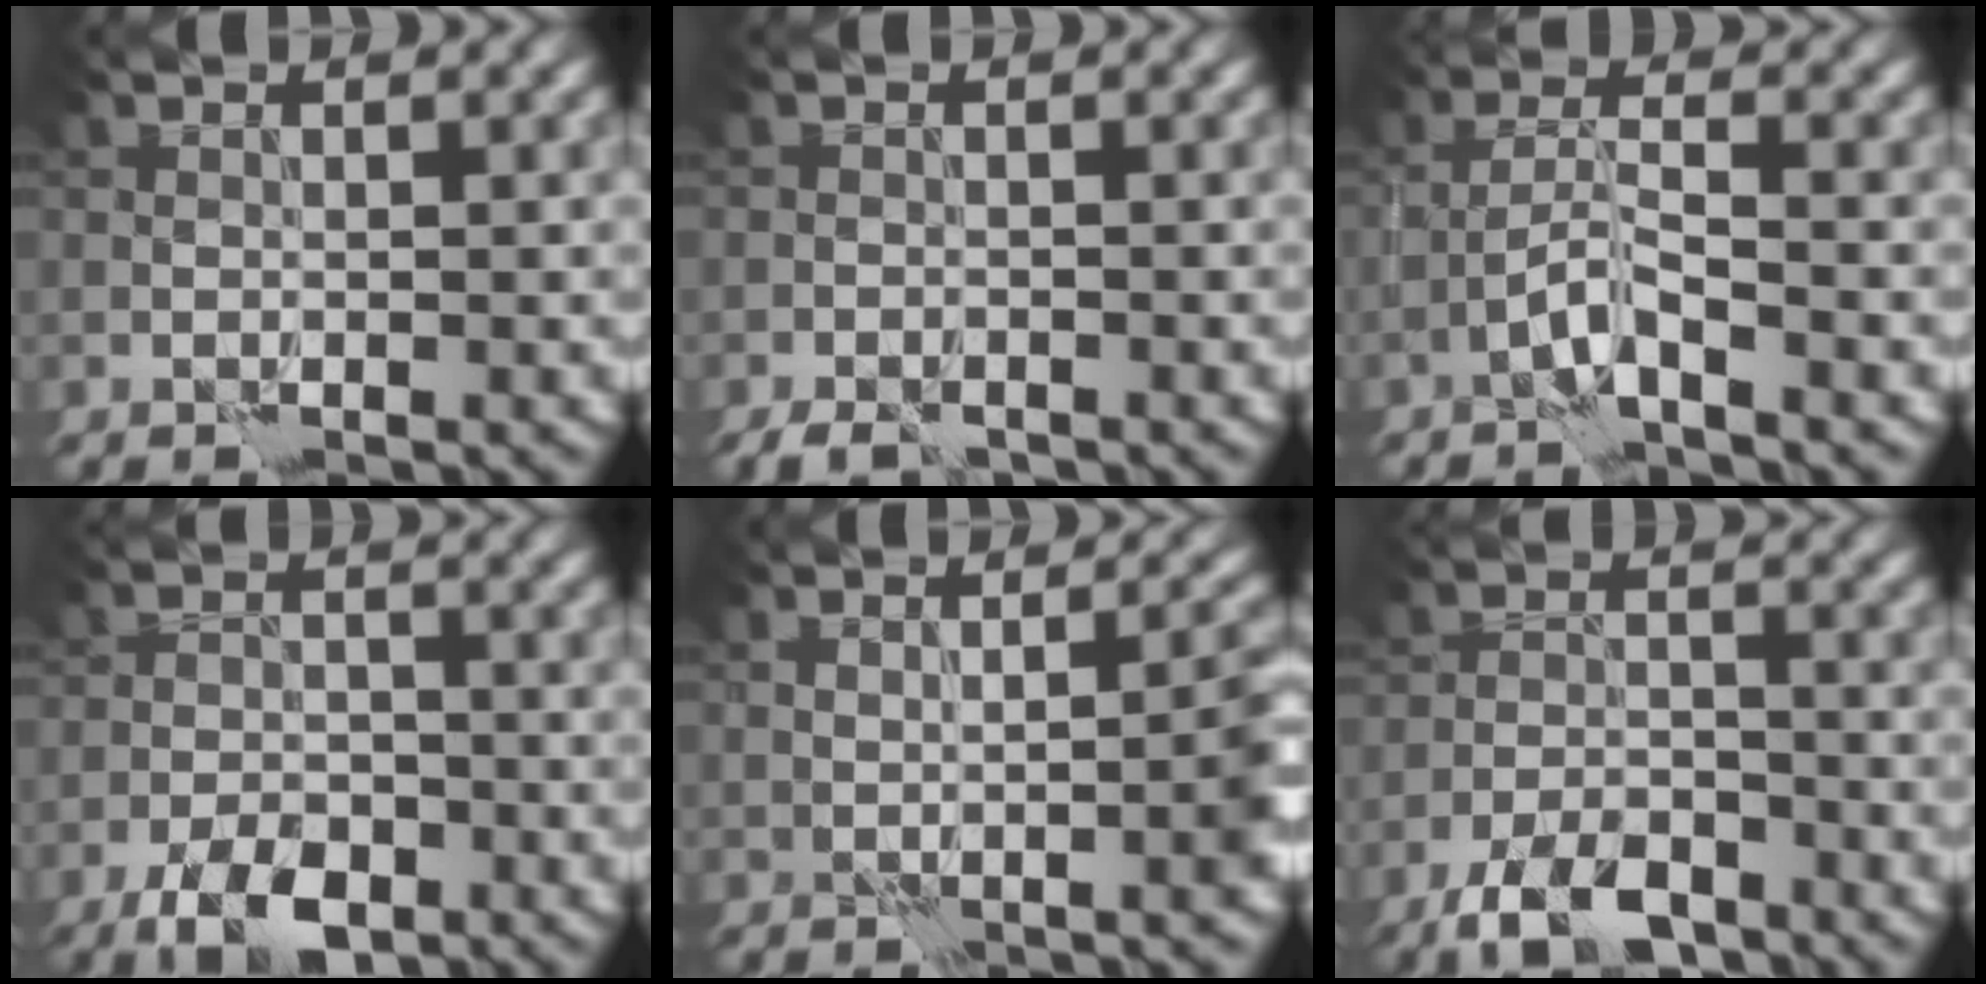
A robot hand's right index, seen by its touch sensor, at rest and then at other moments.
{"total": 2.3, "force": [-2.0, 0.8, 0.8], "torque": [-0.014, -0.009, -0.036]}
{"total": 2.6, "force": [-1.5, 0.2, 2.1], "torque": [-0.042, 0.008, -0.035]}
{"total": 4.6, "force": [-3.1, 2.0, 2.8], "torque": [-0.040, -0.002, -0.058]}
{"total": 2.7, "force": [-0.2, 0.4, 2.6], "torque": [-0.038, 0.000, -0.001]}
{"total": 5.8, "force": [-4.4, 2.0, 3.1], "torque": [-0.050, -0.005, -0.086]}